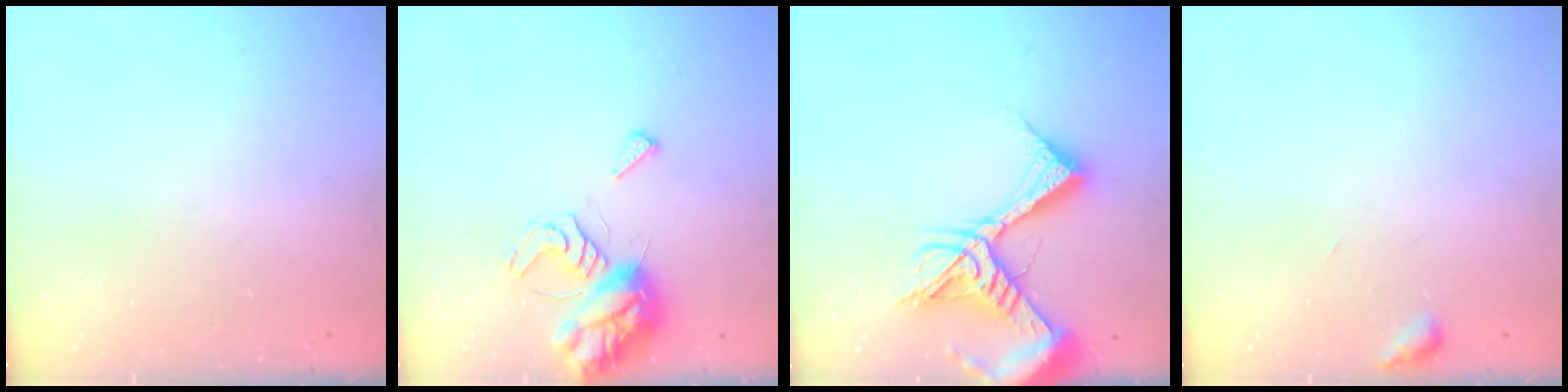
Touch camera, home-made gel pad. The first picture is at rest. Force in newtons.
{"total": 9.2, "press": 9.1, "slide": 1.1}
{"total": 16.4, "press": 16.4, "slide": 0.9}
{"total": 2.6, "press": 2.6, "slide": 0.3}